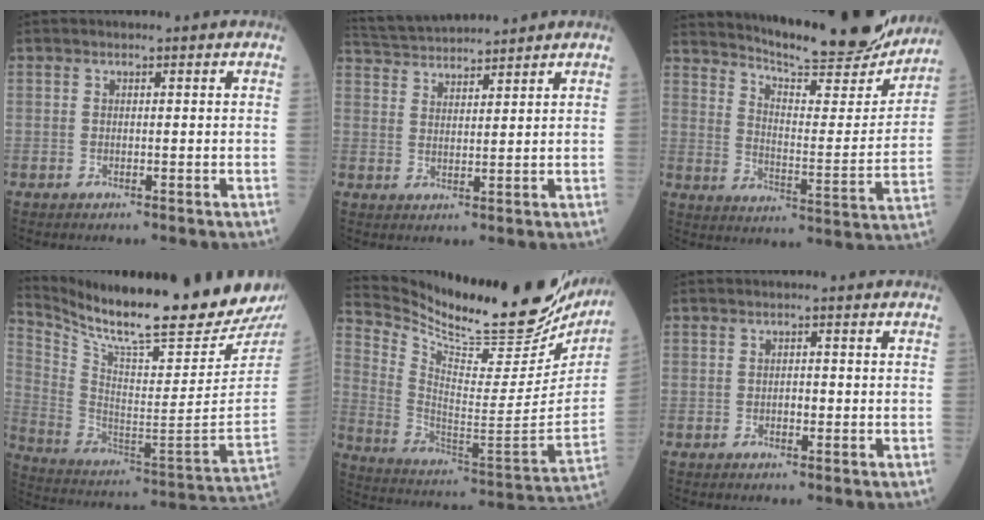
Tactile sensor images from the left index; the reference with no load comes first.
{"total": 8.2, "force": [8.0, -0.2, 1.8], "torque": [-0.047, 0.031, 0.144]}
{"total": 22.9, "force": [21.0, 2.2, 8.9], "torque": [-0.138, -0.051, 0.285]}
{"total": 24.4, "force": [21.9, -0.1, 10.8], "torque": [-0.200, -0.108, 0.331]}
{"total": 26.1, "force": [23.6, 5.0, 9.8], "torque": [-0.175, -0.070, 0.342]}
{"total": 0.8, "force": [-0.2, 0.5, 0.7], "torque": [-0.011, 0.002, -0.005]}